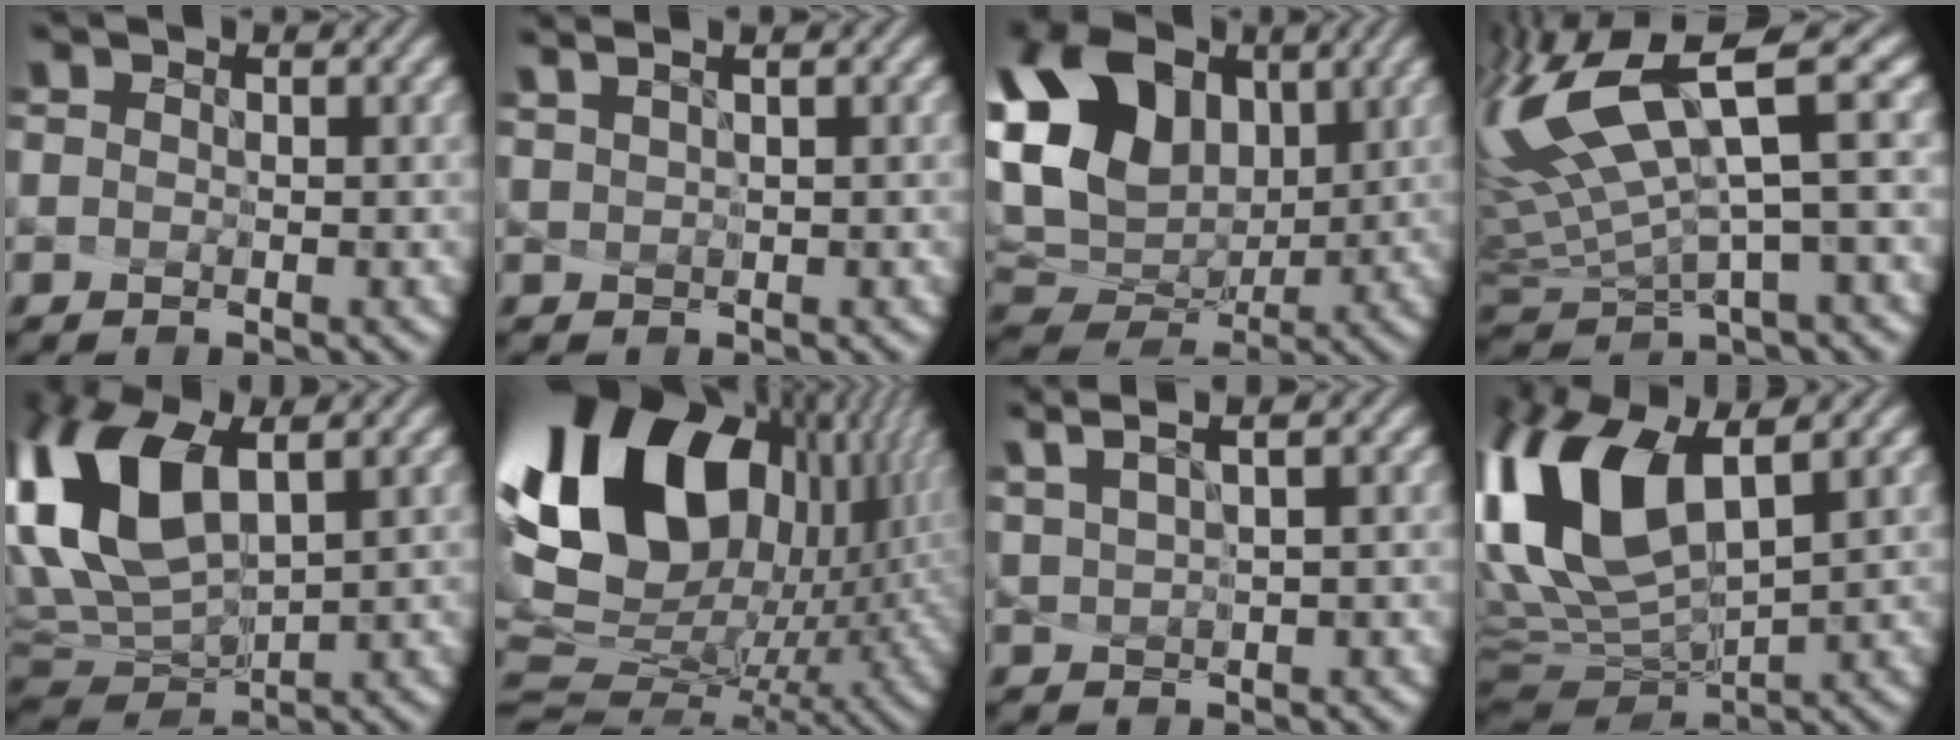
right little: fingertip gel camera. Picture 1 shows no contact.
{"total": 1.5, "force": [0.3, -1.3, -0.8], "torque": [-0.005, -0.018, 0.042]}
{"total": 14.0, "force": [3.3, 10.4, 8.7], "torque": [-0.201, 0.001, 0.093]}
{"total": 9.6, "force": [4.0, 1.3, 8.7], "torque": [-0.214, -0.007, 0.110]}
{"total": 11.3, "force": [3.0, 5.9, 9.1], "torque": [-0.241, -0.005, 0.083]}
{"total": 18.3, "force": [4.7, 11.0, 13.9], "torque": [-0.270, -0.023, 0.132]}
{"total": 2.2, "force": [1.8, -1.1, 0.5], "torque": [-0.032, 0.001, 0.054]}
{"total": 11.4, "force": [3.7, 5.0, 9.5], "torque": [-0.248, -0.005, 0.101]}